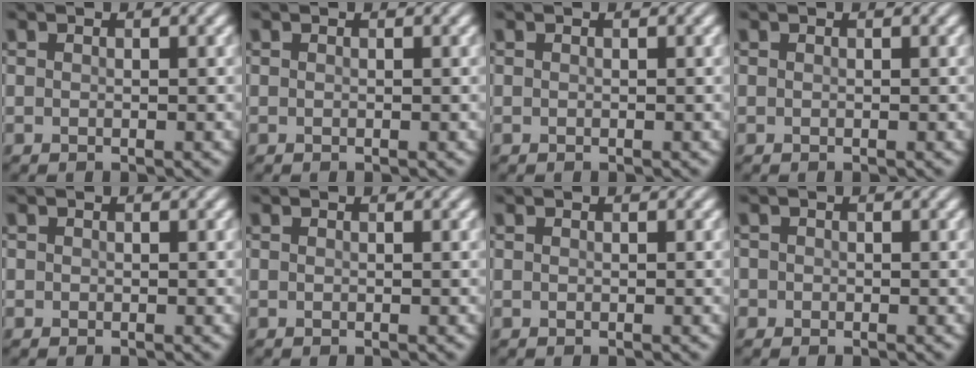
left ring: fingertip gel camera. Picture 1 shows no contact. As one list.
[{"total": 0.0}, {"total": 0.0}, {"total": 0.0}, {"total": 0.0}, {"total": 0.0}, {"total": 0.0}, {"total": 0.8, "force": [-0.1, 0.8, 0.0], "torque": [0.008, -0.003, -0.007]}]